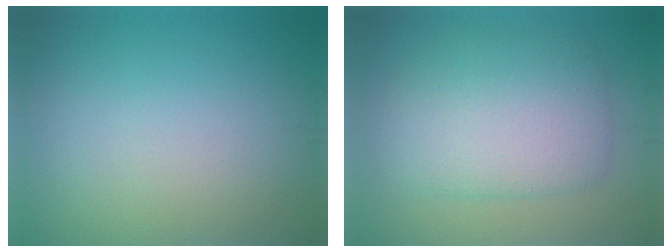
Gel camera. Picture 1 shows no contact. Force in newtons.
{"total": 5.8, "press": 5.8, "slide": 0.1}